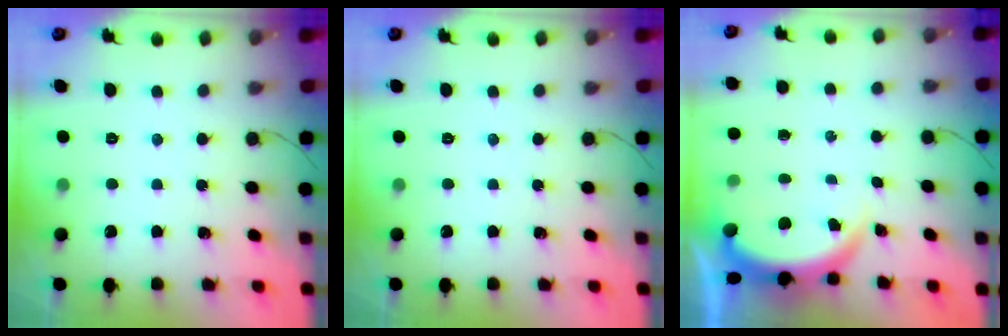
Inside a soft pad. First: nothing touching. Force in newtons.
{"total": 0.0}
{"total": 3.8, "press": 3.8, "slide": 0.1}